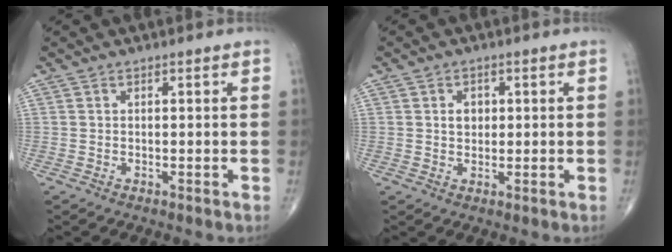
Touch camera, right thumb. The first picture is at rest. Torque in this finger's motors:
{"motor_torque": [0.23, 0.74, 0.42, 0.02, 0.02]}